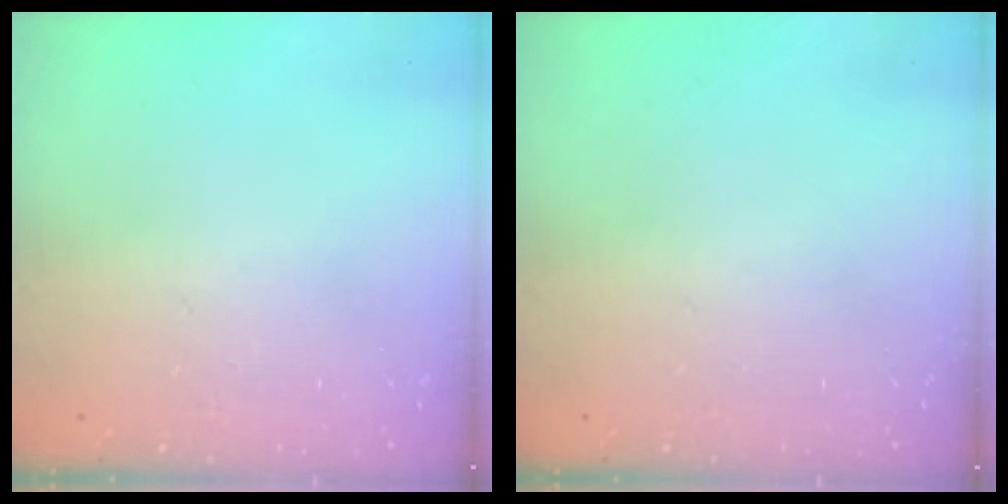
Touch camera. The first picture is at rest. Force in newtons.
{"total": 0.0}